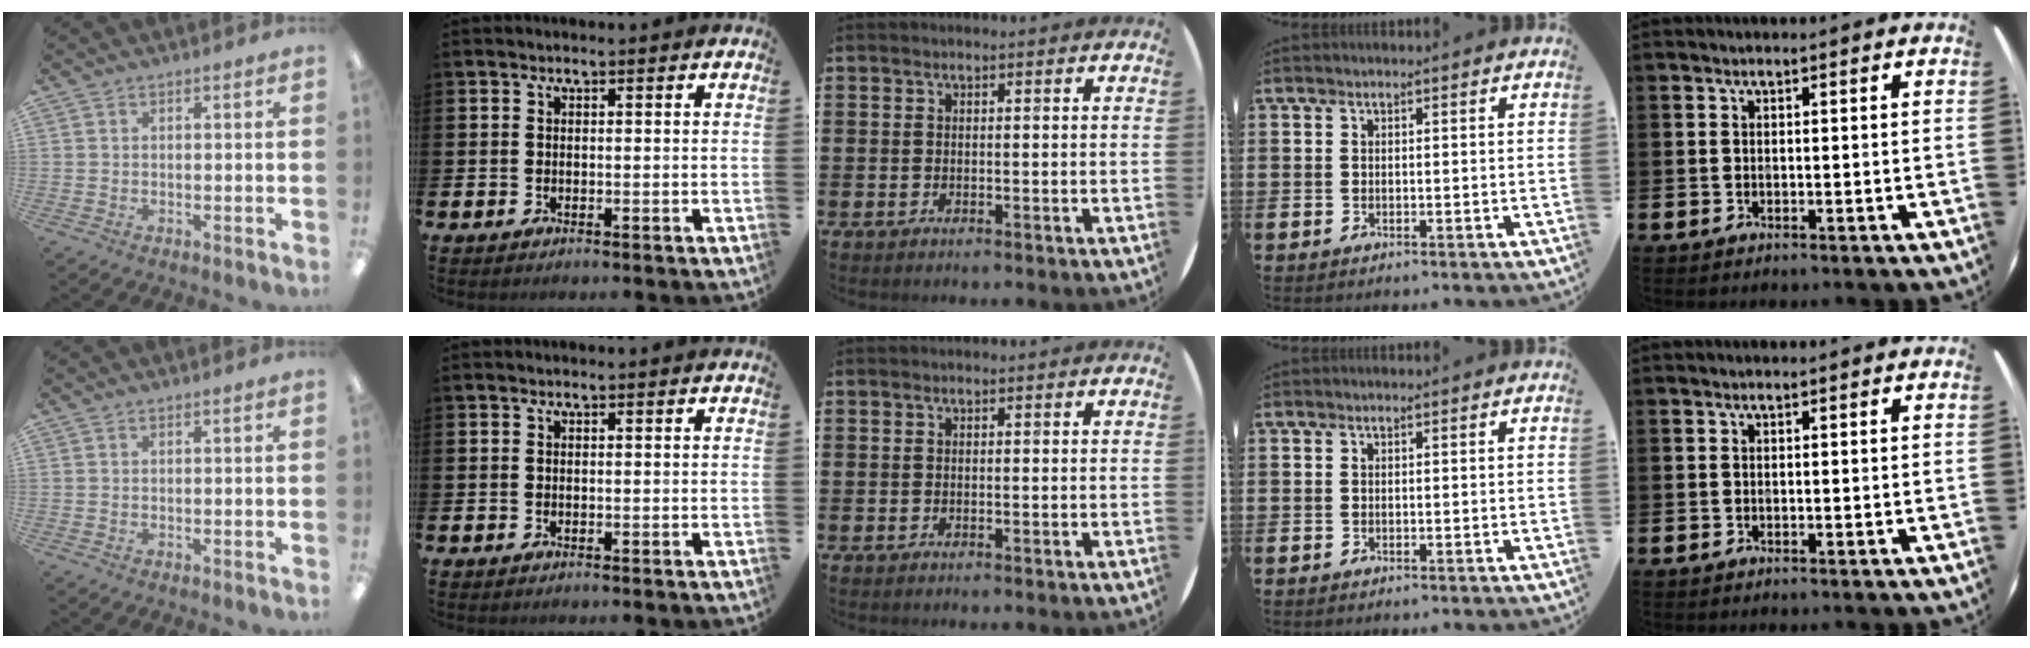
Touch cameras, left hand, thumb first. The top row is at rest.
{}